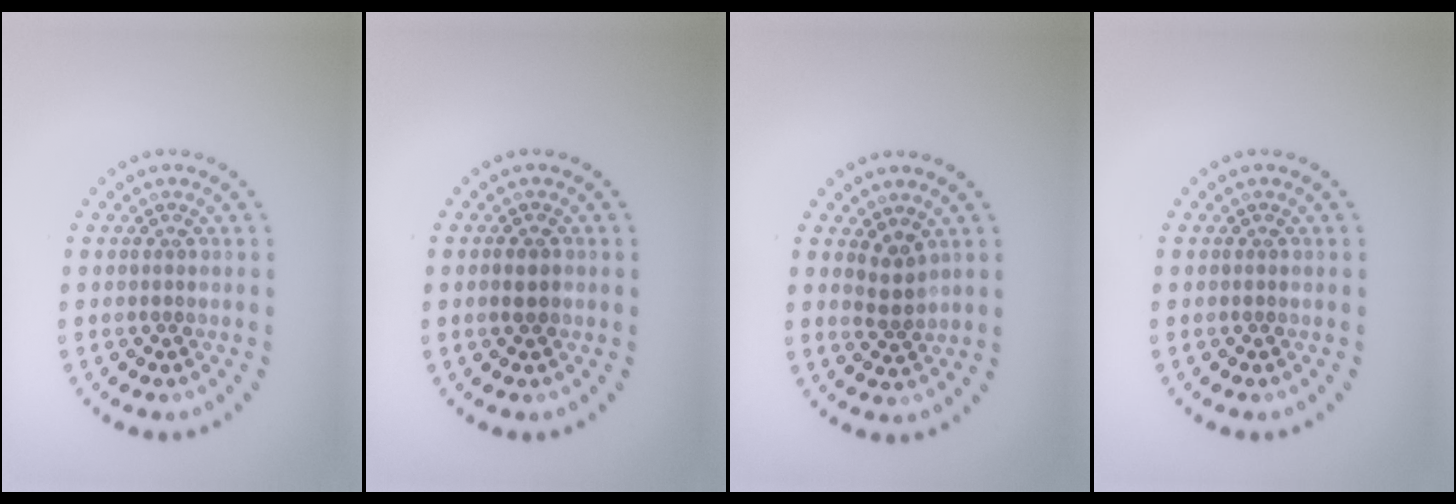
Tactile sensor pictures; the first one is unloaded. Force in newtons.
{"total": 1.4, "press": 1.4, "slide": 0.2}
{"total": 1.8, "press": 1.5, "slide": 1.1}
{"total": 0.0}